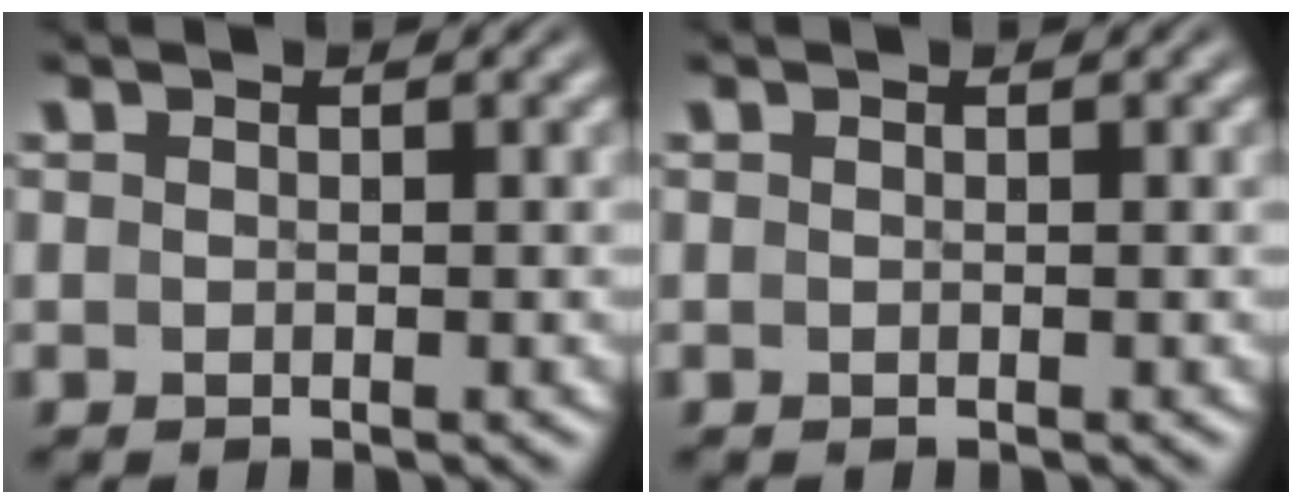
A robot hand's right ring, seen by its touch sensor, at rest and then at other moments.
{"total": 0.0}